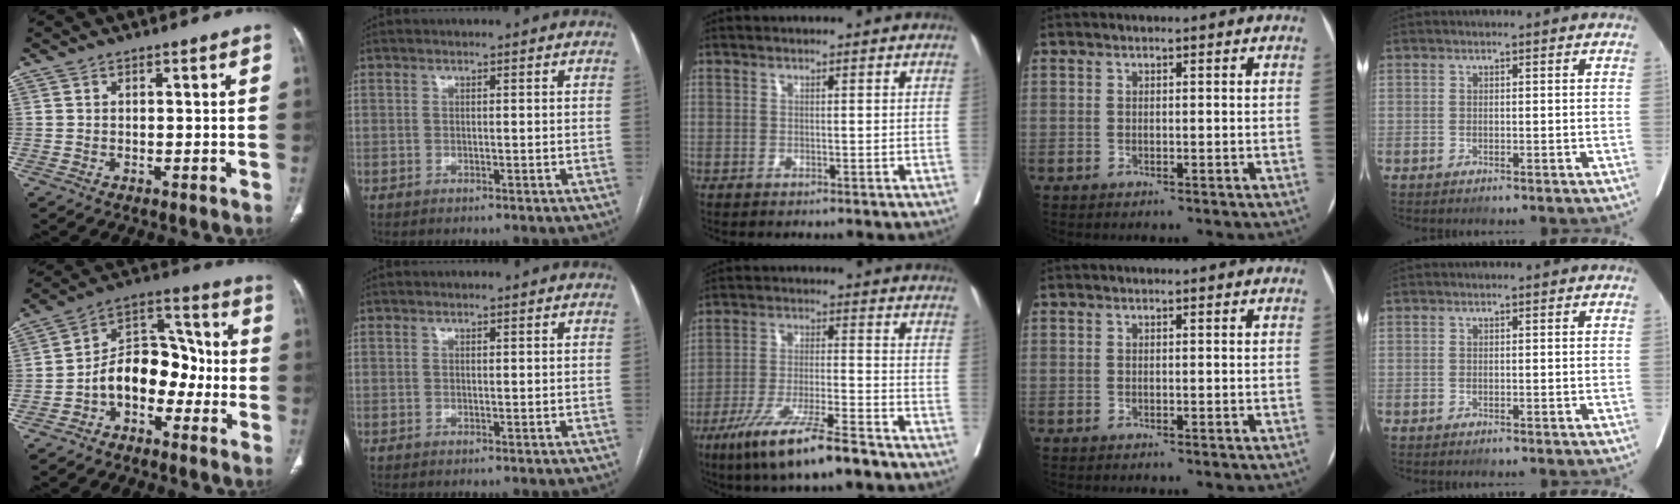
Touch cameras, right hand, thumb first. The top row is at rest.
{"thumb": {"total": 12.1, "force": [-3.8, 8.2, 8.1], "torque": [-0.101, 0.063, -0.075]}, "middle": {"total": 12.4, "force": [-8.6, 1.0, 8.9], "torque": [-0.160, -0.031, -0.152]}}